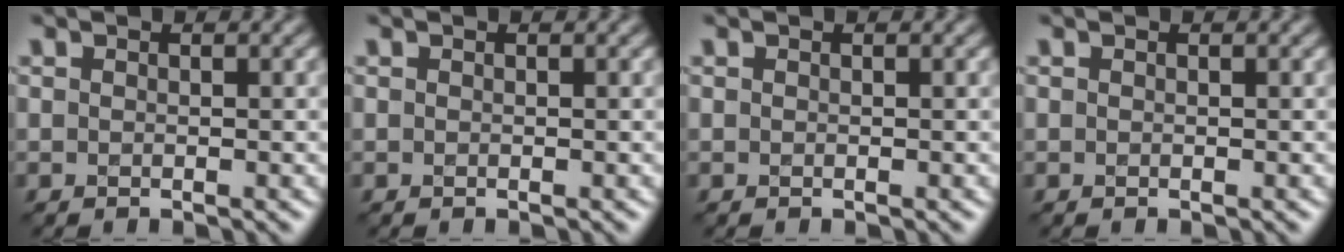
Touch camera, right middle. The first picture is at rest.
{"total": 0.0}
{"total": 0.0}
{"total": 0.0}